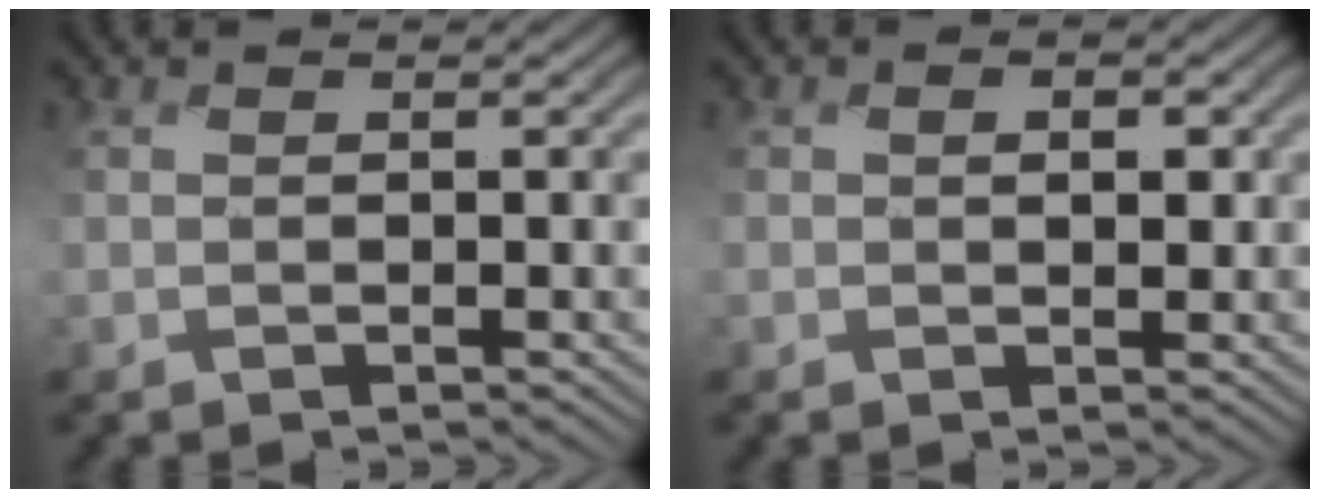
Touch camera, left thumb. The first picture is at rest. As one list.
[{"total": 1.6, "force": [0.2, 1.0, 1.2], "torque": [-0.018, 0.000, 0.004]}]